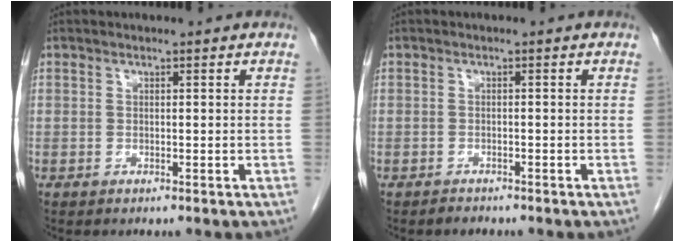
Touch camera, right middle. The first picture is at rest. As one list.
[{"total": 0.9, "force": [-0.9, 0.3, 0.0], "torque": [-0.007, -0.002, -0.015]}]